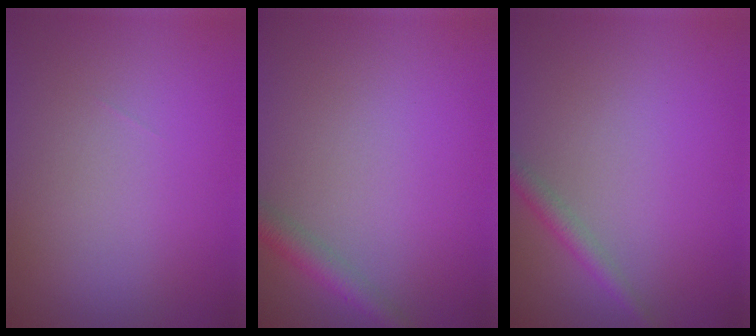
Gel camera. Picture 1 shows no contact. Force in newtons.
{"total": 2.1, "press": 2.1, "slide": 0.1}
{"total": 1.6, "press": 1.6, "slide": 0.1}